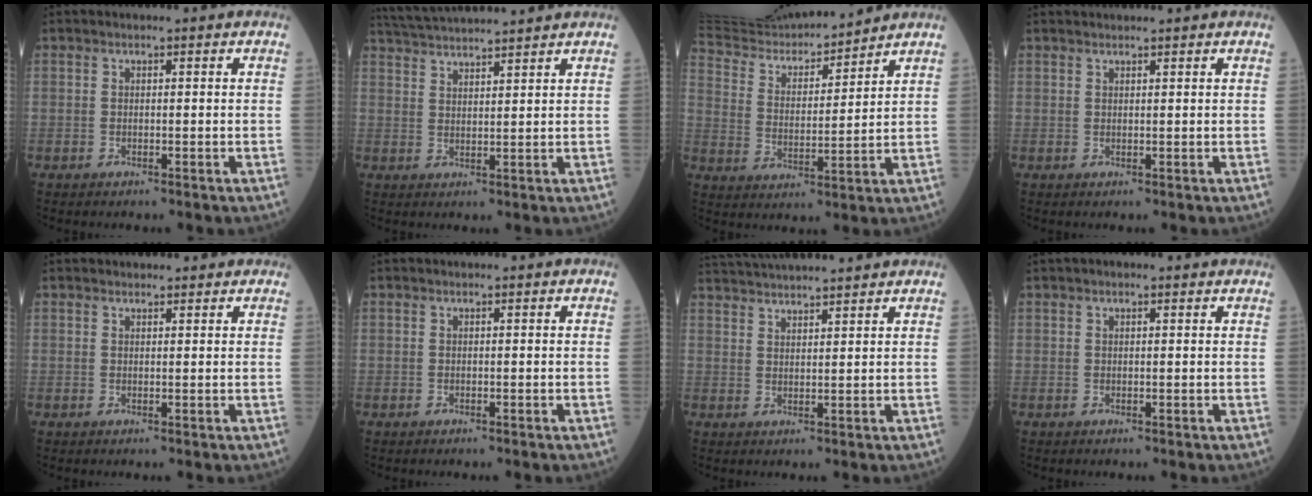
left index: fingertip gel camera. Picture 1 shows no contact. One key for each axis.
{"total": 10.4, "fx": 9.8, "fy": -0.7, "fz": 3.2, "tx": -0.069, "ty": 0.032, "tz": 0.158}
{"total": 18.7, "fx": 17.7, "fy": 2.7, "fz": 5.4, "tx": -0.117, "ty": 0.011, "tz": 0.307}
{"total": 2.4, "fx": 2.4, "fy": 0.0, "fz": 0.5, "tx": -0.004, "ty": 0.023, "tz": 0.036}
{"total": 2.8, "fx": 2.6, "fy": 1.1, "fz": 0.5, "tx": -0.005, "ty": 0.013, "tz": 0.023}
{"total": 0.0}
{"total": 13.2, "fx": 12.3, "fy": 0.7, "fz": 4.7, "tx": -0.096, "ty": 0.039, "tz": 0.188}
{"total": 1.6, "fx": 1.2, "fy": 0.6, "fz": 0.8, "tx": -0.015, "ty": 0.022, "tz": 0.014}